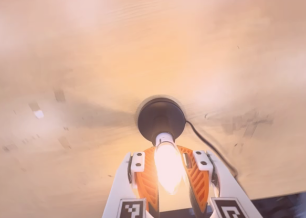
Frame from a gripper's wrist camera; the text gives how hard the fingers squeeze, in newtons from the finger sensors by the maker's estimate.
{"total": 17.3, "left": 16.3, "right": 18.2}